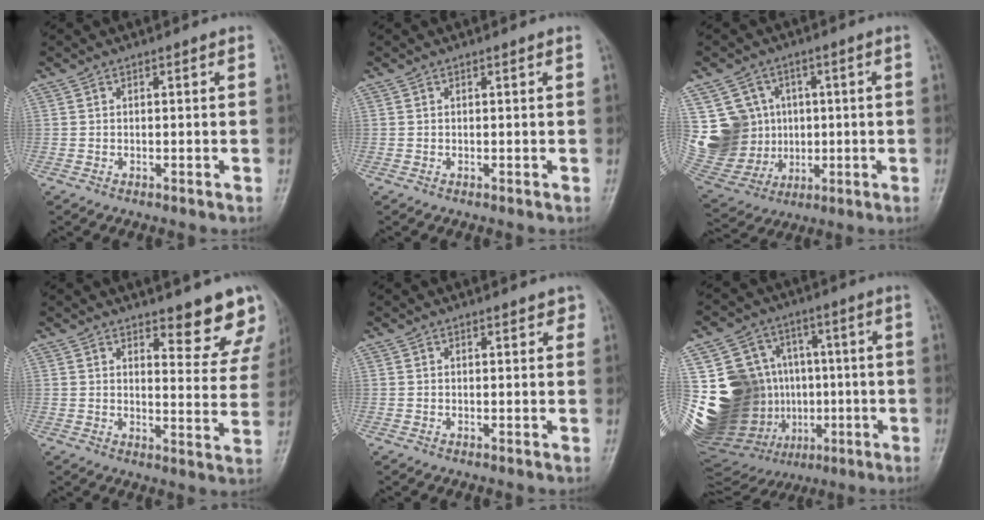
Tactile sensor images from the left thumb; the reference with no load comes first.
{"total": 0.0}
{"total": 15.0, "force": [2.4, 13.7, 5.8], "torque": [-0.085, 0.017, 0.070]}
{"total": 9.6, "force": [7.9, 3.1, 4.4], "torque": [-0.011, -0.055, 0.088]}
{"total": 1.4, "force": [1.0, 0.7, 0.7], "torque": [0.000, -0.003, 0.008]}
{"total": 29.3, "force": [-0.5, 23.9, 16.9], "torque": [-0.318, 0.039, 0.026]}